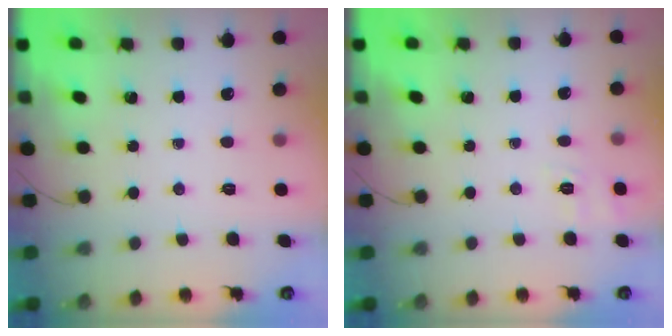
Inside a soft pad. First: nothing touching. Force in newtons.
{"total": 2.4, "press": 1.1, "slide": 2.1}